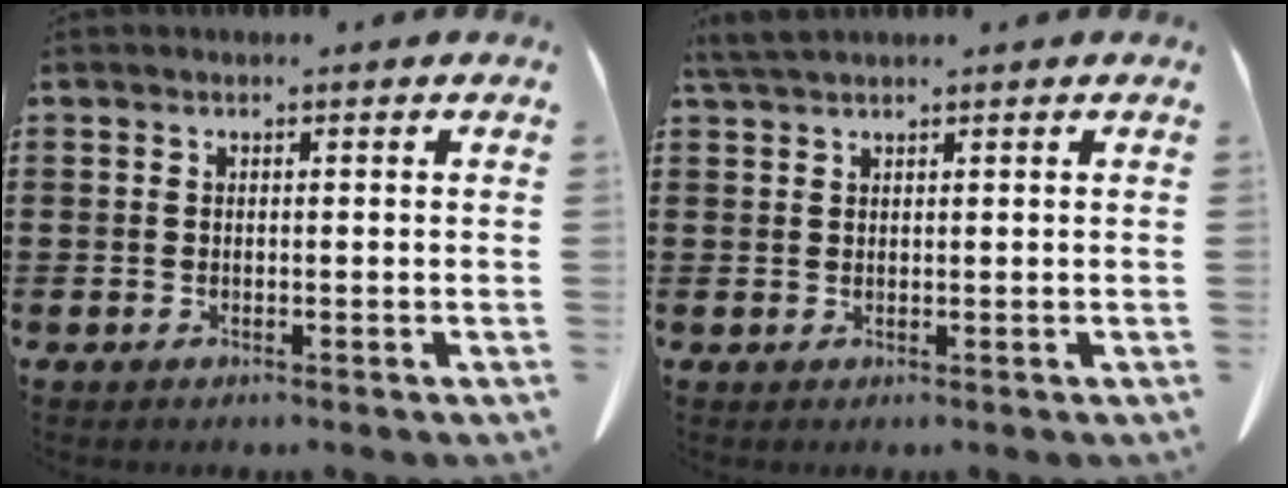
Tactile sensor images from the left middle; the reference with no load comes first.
{"total": 2.0, "force": [1.7, 0.2, 1.0], "torque": [-0.026, -0.002, 0.033]}